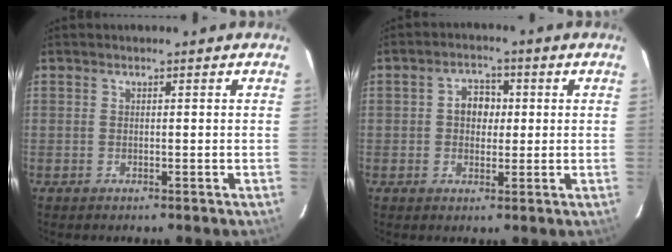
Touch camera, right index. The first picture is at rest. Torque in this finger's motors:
{"motor_torque": [0.23, 0.07, 0.35, 0.04]}